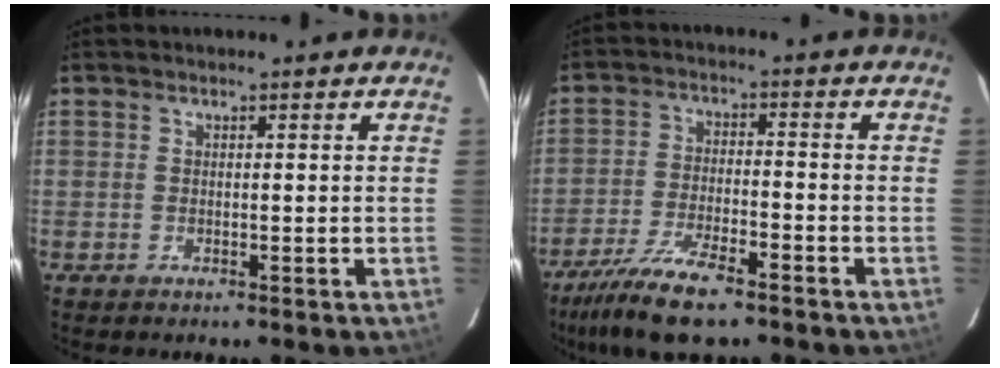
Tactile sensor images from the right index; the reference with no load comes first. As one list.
[{"total": 10.0, "force": [-7.6, 1.4, 6.3], "torque": [-0.118, -0.025, -0.134]}]